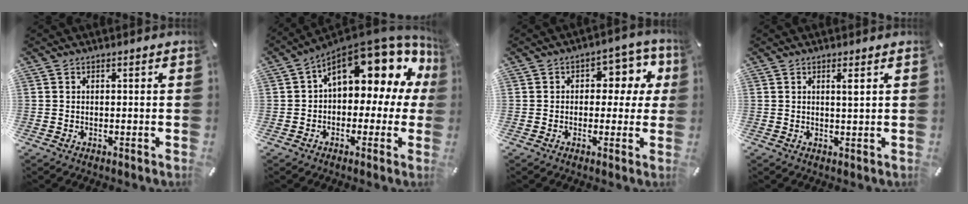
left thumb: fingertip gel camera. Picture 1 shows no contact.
{"total": 17.1, "force": [8.1, 8.8, 12.1], "torque": [-0.163, -0.060, 0.133]}
{"total": 8.3, "force": [1.8, 5.9, 5.6], "torque": [-0.061, -0.006, 0.023]}
{"total": 2.2, "force": [0.9, 0.1, 2.0], "torque": [-0.042, -0.001, 0.014]}